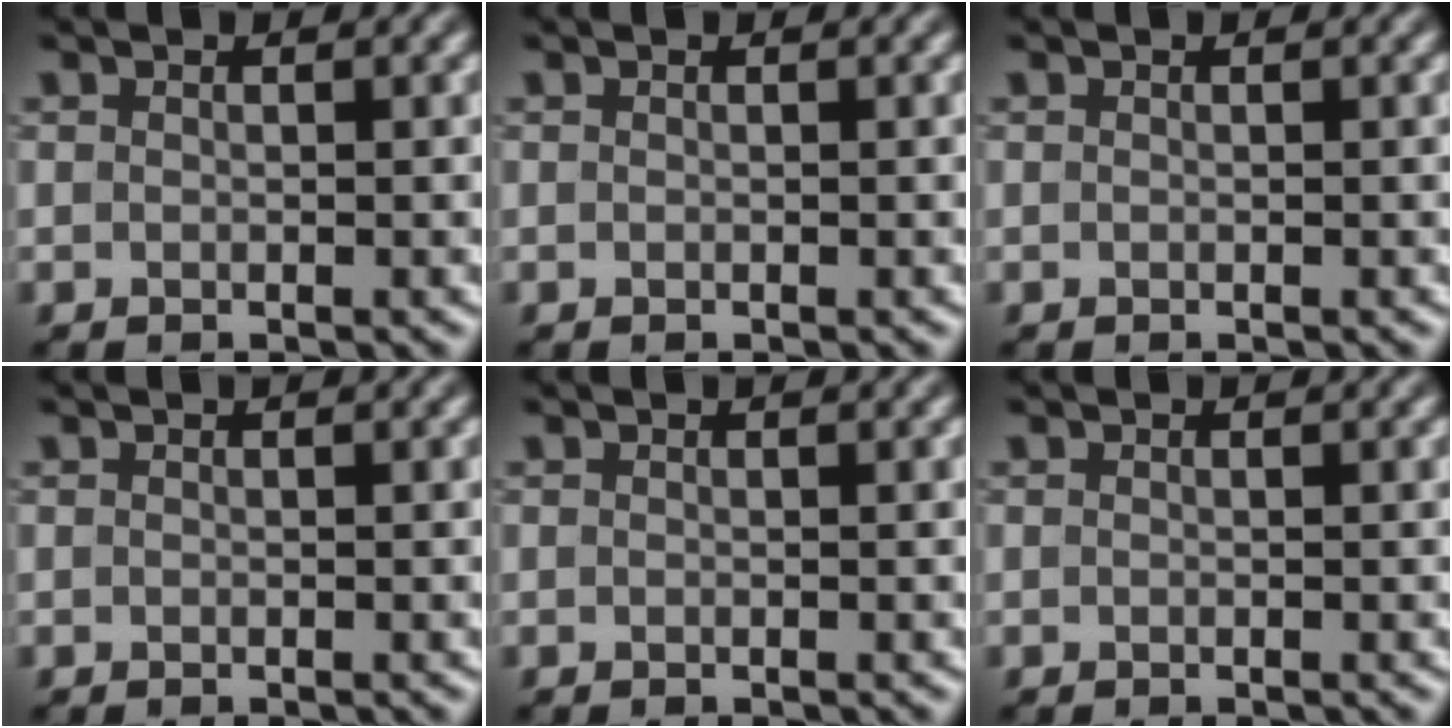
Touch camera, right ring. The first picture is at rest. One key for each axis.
{"total": 0.0}
{"total": 0.0}
{"total": 0.0}
{"total": 0.0}
{"total": 0.0}